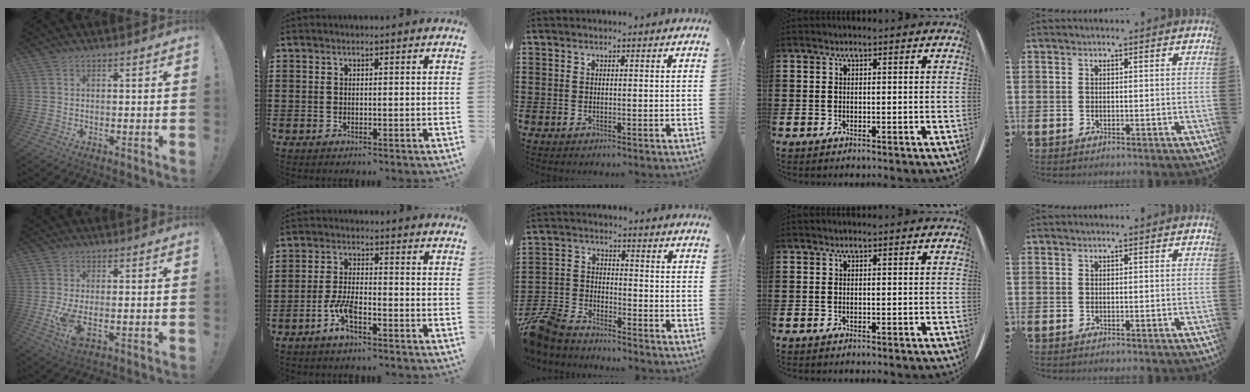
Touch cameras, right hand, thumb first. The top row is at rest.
{"thumb": {"total": 6.7, "force": [-1.3, 2.7, 6.0], "torque": [-0.123, -0.016, -0.020]}, "index": {"total": 5.3, "force": [-3.0, 1.3, 4.2], "torque": [-0.105, -0.007, -0.061]}, "middle": {"total": 7.2, "force": [-6.7, 1.9, 1.7], "torque": [-0.060, 0.007, -0.141]}}